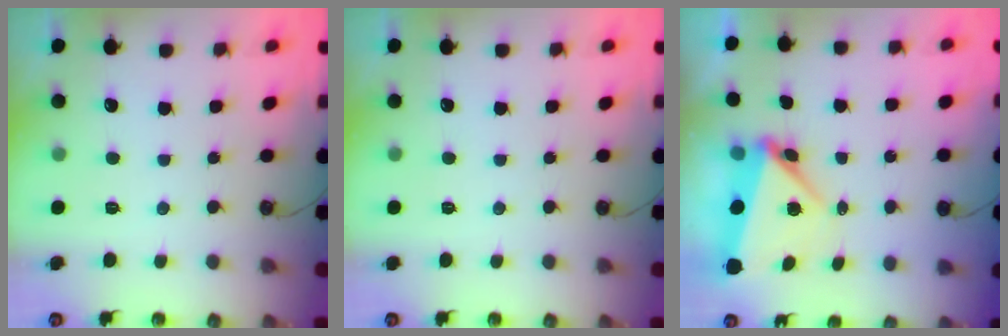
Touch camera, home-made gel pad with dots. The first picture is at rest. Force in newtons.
{"total": 0.0}
{"total": 5.1, "press": 4.8, "slide": 1.7}